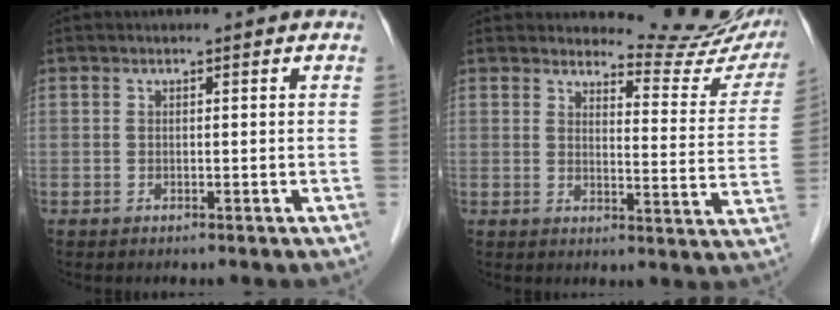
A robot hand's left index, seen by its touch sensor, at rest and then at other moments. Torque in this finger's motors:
{"motor_torque": [1.20, -0.94, 0.23, -0.01]}